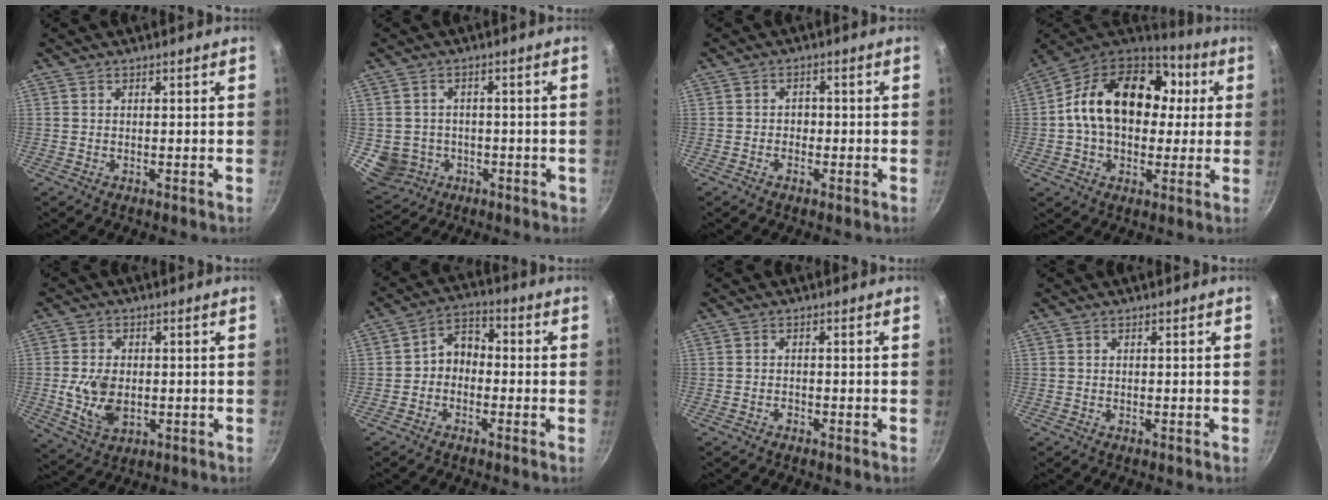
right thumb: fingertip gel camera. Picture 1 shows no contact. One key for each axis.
{"total": 7.5, "fx": -1.5, "fy": 6.9, "fz": 2.7, "tx": -0.027, "ty": 0.014, "tz": 0.000}
{"total": 1.9, "fx": -0.7, "fy": 1.5, "fz": 1.0, "tx": -0.005, "ty": 0.005, "tz": -0.011}
{"total": 22.5, "fx": 3.5, "fy": 15.7, "fz": 15.7, "tx": -0.238, "ty": 0.031, "tz": 0.047}
{"total": 8.7, "fx": -0.5, "fy": 5.9, "fz": 6.4, "tx": -0.116, "ty": -0.008, "tz": -0.002}
{"total": 5.6, "fx": -1.0, "fy": 4.3, "fz": 3.5, "tx": -0.032, "ty": 0.027, "tz": -0.030}
{"total": 0.7, "fx": -0.6, "fy": 0.2, "fz": 0.3, "tx": -0.010, "ty": 0.007, "tz": -0.011}
{"total": 0.0}